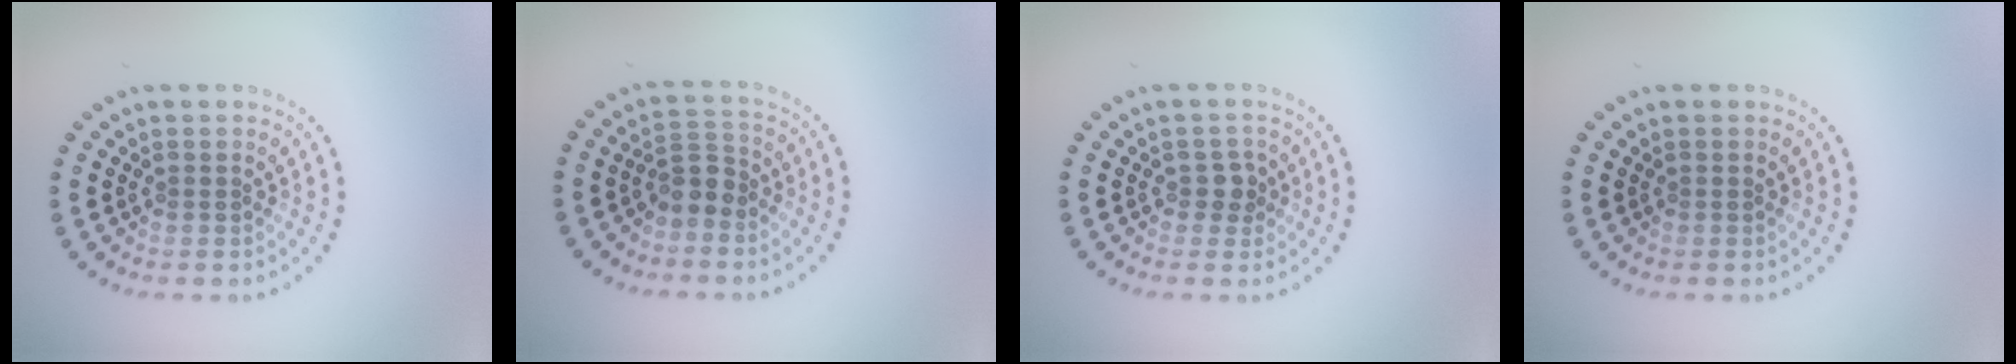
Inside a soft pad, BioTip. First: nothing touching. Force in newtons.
{"total": 2.5, "press": 2.1, "slide": 1.4}
{"total": 1.3, "press": 1.2, "slide": 0.5}
{"total": 0.0}